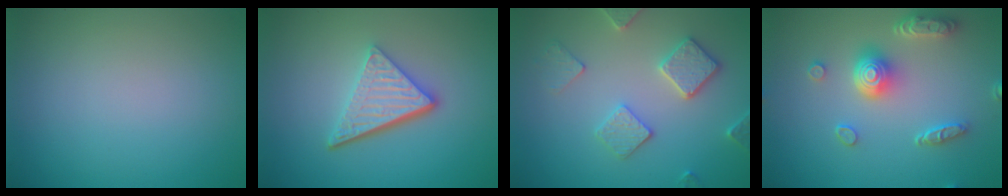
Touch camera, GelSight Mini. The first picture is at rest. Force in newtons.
{"total": 4.8, "press": 3.4, "slide": 3.4}
{"total": 3.4, "press": 3.4, "slide": 0.3}
{"total": 5.0, "press": 3.9, "slide": 3.1}